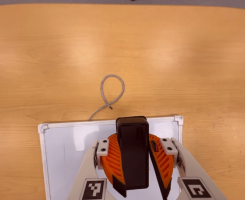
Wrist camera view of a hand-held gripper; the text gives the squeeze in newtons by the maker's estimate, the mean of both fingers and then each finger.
{"total": 10.9, "left": 11.0, "right": 10.7}